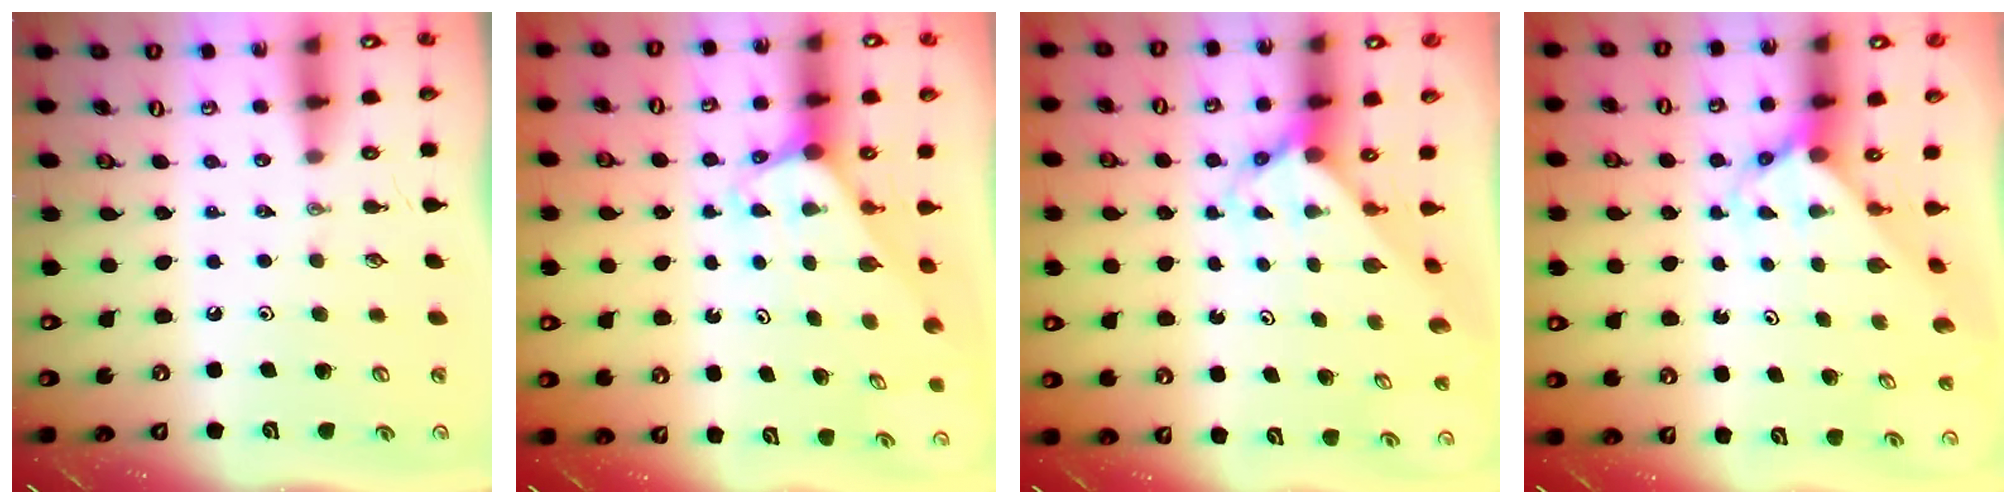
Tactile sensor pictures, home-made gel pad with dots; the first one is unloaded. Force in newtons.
{"total": 1.8, "press": 1.8, "slide": 0.1}
{"total": 3.4, "press": 3.4, "slide": 0.3}
{"total": 3.4, "press": 3.4, "slide": 0.3}